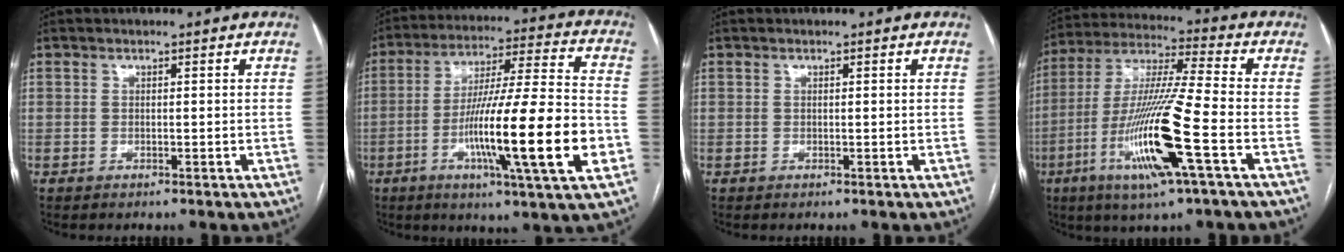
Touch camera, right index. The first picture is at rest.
{"total": 20.3, "force": [-5.7, 0.3, 19.5], "torque": [-0.316, -0.014, -0.096]}
{"total": 0.0}
{"total": 17.2, "force": [-6.1, -0.1, 16.1], "torque": [-0.330, -0.019, -0.117]}